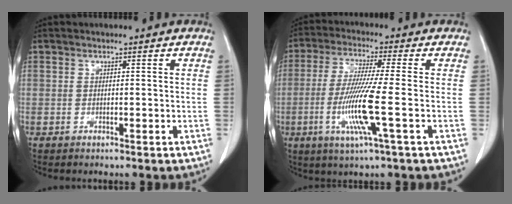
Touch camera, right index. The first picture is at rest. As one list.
[{"total": 10.3, "force": [-2.7, -0.7, 9.9], "torque": [-0.206, -0.019, -0.058]}]